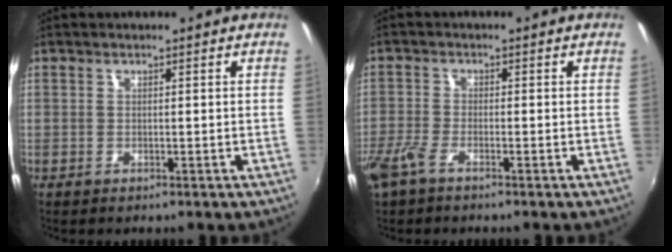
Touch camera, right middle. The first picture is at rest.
{"total": 4.7, "force": [-3.3, 1.4, 3.1], "torque": [-0.081, -0.010, -0.070]}